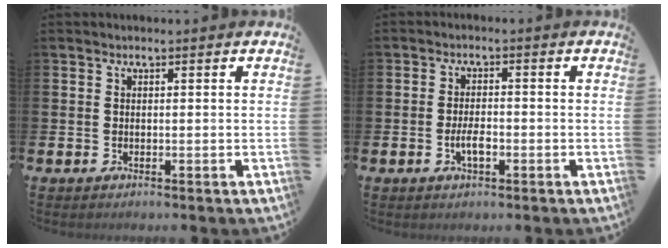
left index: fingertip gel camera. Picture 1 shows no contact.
{"total": 2.8, "force": [-0.9, 1.2, 2.4], "torque": [-0.042, 0.002, -0.017]}